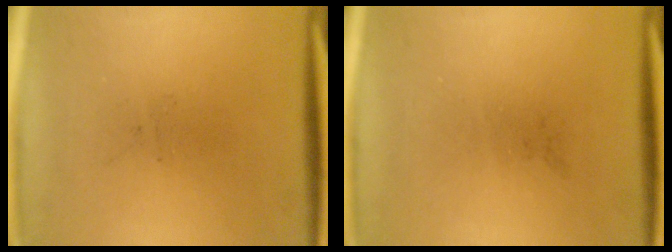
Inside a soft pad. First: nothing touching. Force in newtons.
{"total": 0.0}